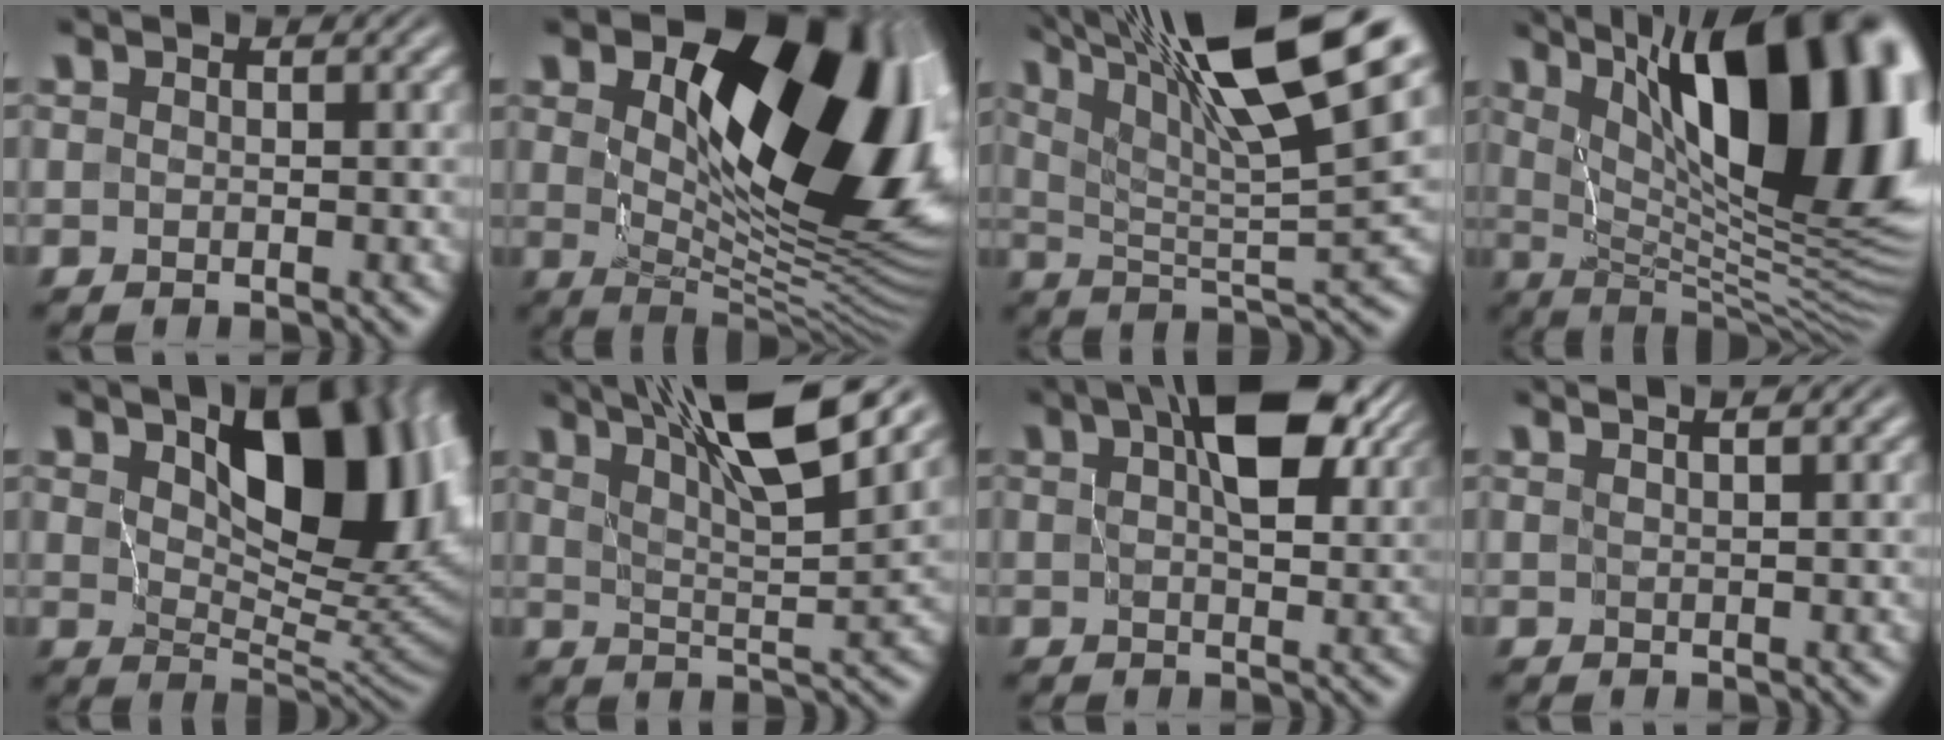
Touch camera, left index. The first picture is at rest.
{"total": 17.5, "force": [4.8, 8.9, 14.3], "torque": [-0.197, 0.004, 0.078]}
{"total": 14.3, "force": [8.4, 2.7, 11.2], "torque": [-0.197, 0.023, 0.146]}
{"total": 18.1, "force": [6.3, 7.1, 15.4], "torque": [-0.202, 0.027, 0.100]}
{"total": 11.1, "force": [3.5, 5.4, 9.1], "torque": [-0.137, 0.004, 0.062]}
{"total": 10.1, "force": [6.5, 1.5, 7.5], "torque": [-0.116, 0.021, 0.106]}
{"total": 8.4, "force": [3.5, 3.8, 6.7], "torque": [-0.106, 0.016, 0.048]}
{"total": 2.5, "force": [1.8, 0.8, 1.6], "torque": [-0.013, 0.014, -0.002]}